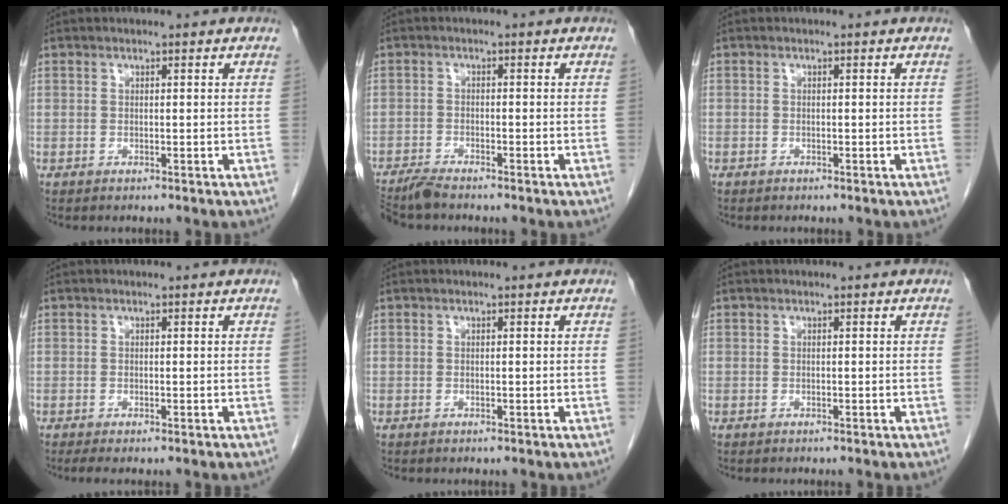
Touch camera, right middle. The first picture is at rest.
{"total": 3.9, "force": [-3.6, 0.0, 1.5], "torque": [-0.027, -0.014, -0.065]}
{"total": 0.0}
{"total": 0.9, "force": [-0.6, 0.0, 0.7], "torque": [-0.016, -0.005, -0.010]}
{"total": 0.0}
{"total": 0.0}